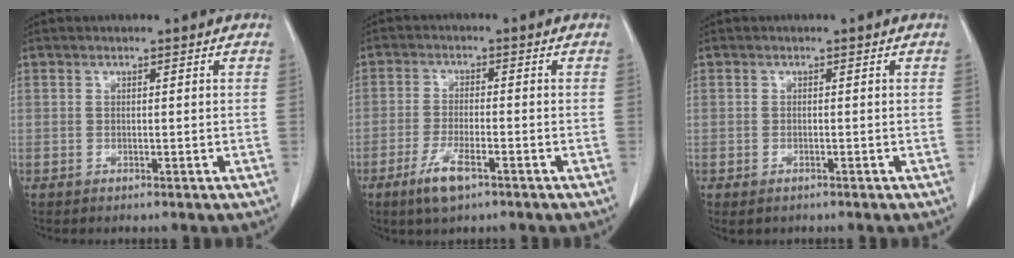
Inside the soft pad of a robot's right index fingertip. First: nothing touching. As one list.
[{"total": 5.6, "force": [-3.3, 1.1, 4.4], "torque": [-0.094, -0.010, -0.056]}, {"total": 0.9, "force": [-0.6, 0.4, 0.6], "torque": [-0.012, -0.002, -0.002]}]